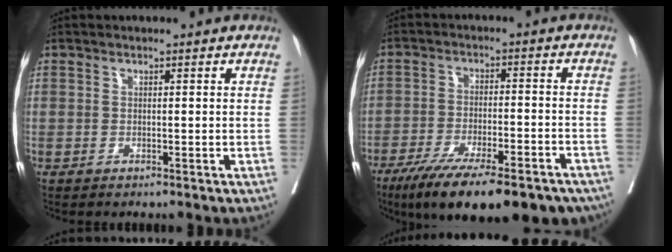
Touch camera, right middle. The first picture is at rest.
{"total": 21.5, "force": [-16.1, 5.3, 13.2], "torque": [-0.168, -0.015, -0.232]}